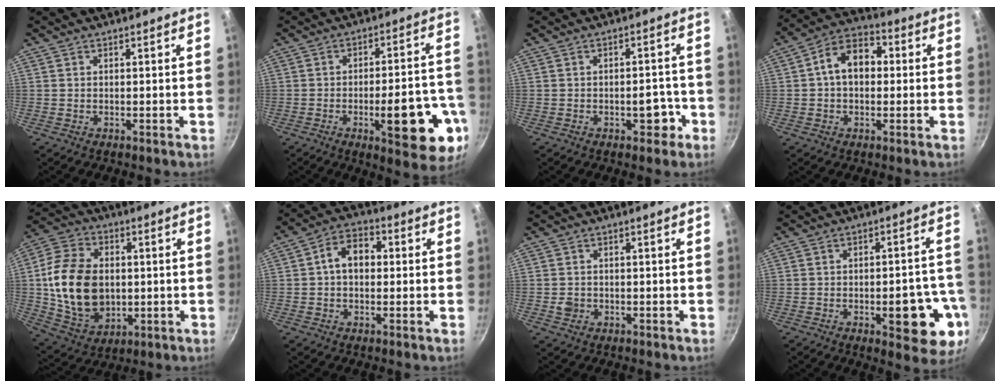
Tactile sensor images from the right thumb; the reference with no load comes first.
{"total": 16.9, "force": [-5.9, 5.6, 14.8], "torque": [-0.163, 0.023, -0.073]}
{"total": 4.7, "force": [-1.9, 2.7, 3.3], "torque": [-0.015, 0.021, -0.025]}
{"total": 10.6, "force": [1.0, 7.4, 7.5], "torque": [-0.088, 0.032, -0.002]}
{"total": 18.9, "force": [0.3, 13.6, 13.2], "torque": [-0.227, 0.005, 0.014]}
{"total": 8.0, "force": [0.7, 5.6, 5.7], "torque": [-0.064, 0.024, -0.002]}
{"total": 2.3, "force": [-0.6, 2.0, 1.0], "torque": [-0.011, 0.007, -0.008]}
{"total": 13.4, "force": [-4.2, 5.3, 11.6], "torque": [-0.107, 0.022, -0.050]}